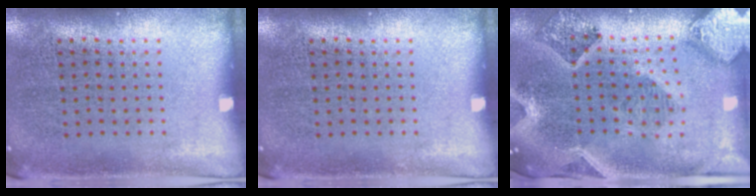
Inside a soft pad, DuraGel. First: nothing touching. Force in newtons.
{"total": 0.0}
{"total": 2.6, "press": 2.4, "slide": 1.1}